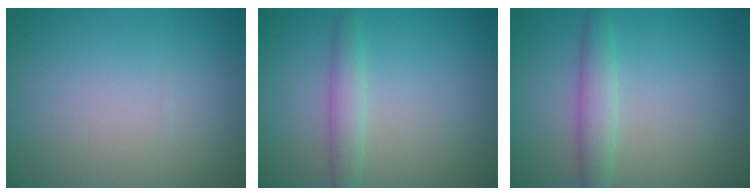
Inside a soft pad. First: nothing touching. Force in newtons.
{"total": 2.1, "press": 2.1, "slide": 0.1}
{"total": 2.5, "press": 2.5, "slide": 0.0}